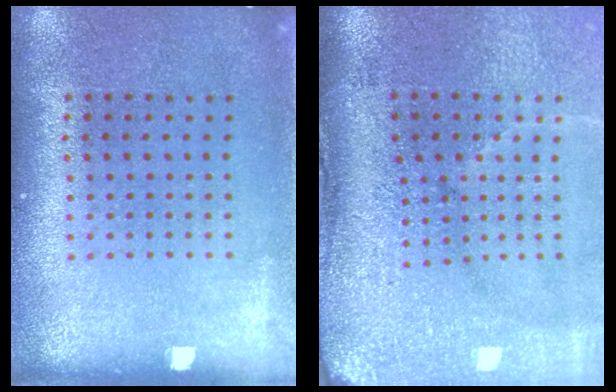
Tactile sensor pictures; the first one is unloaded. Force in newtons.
{"total": 5.0, "press": 4.0, "slide": 3.0}